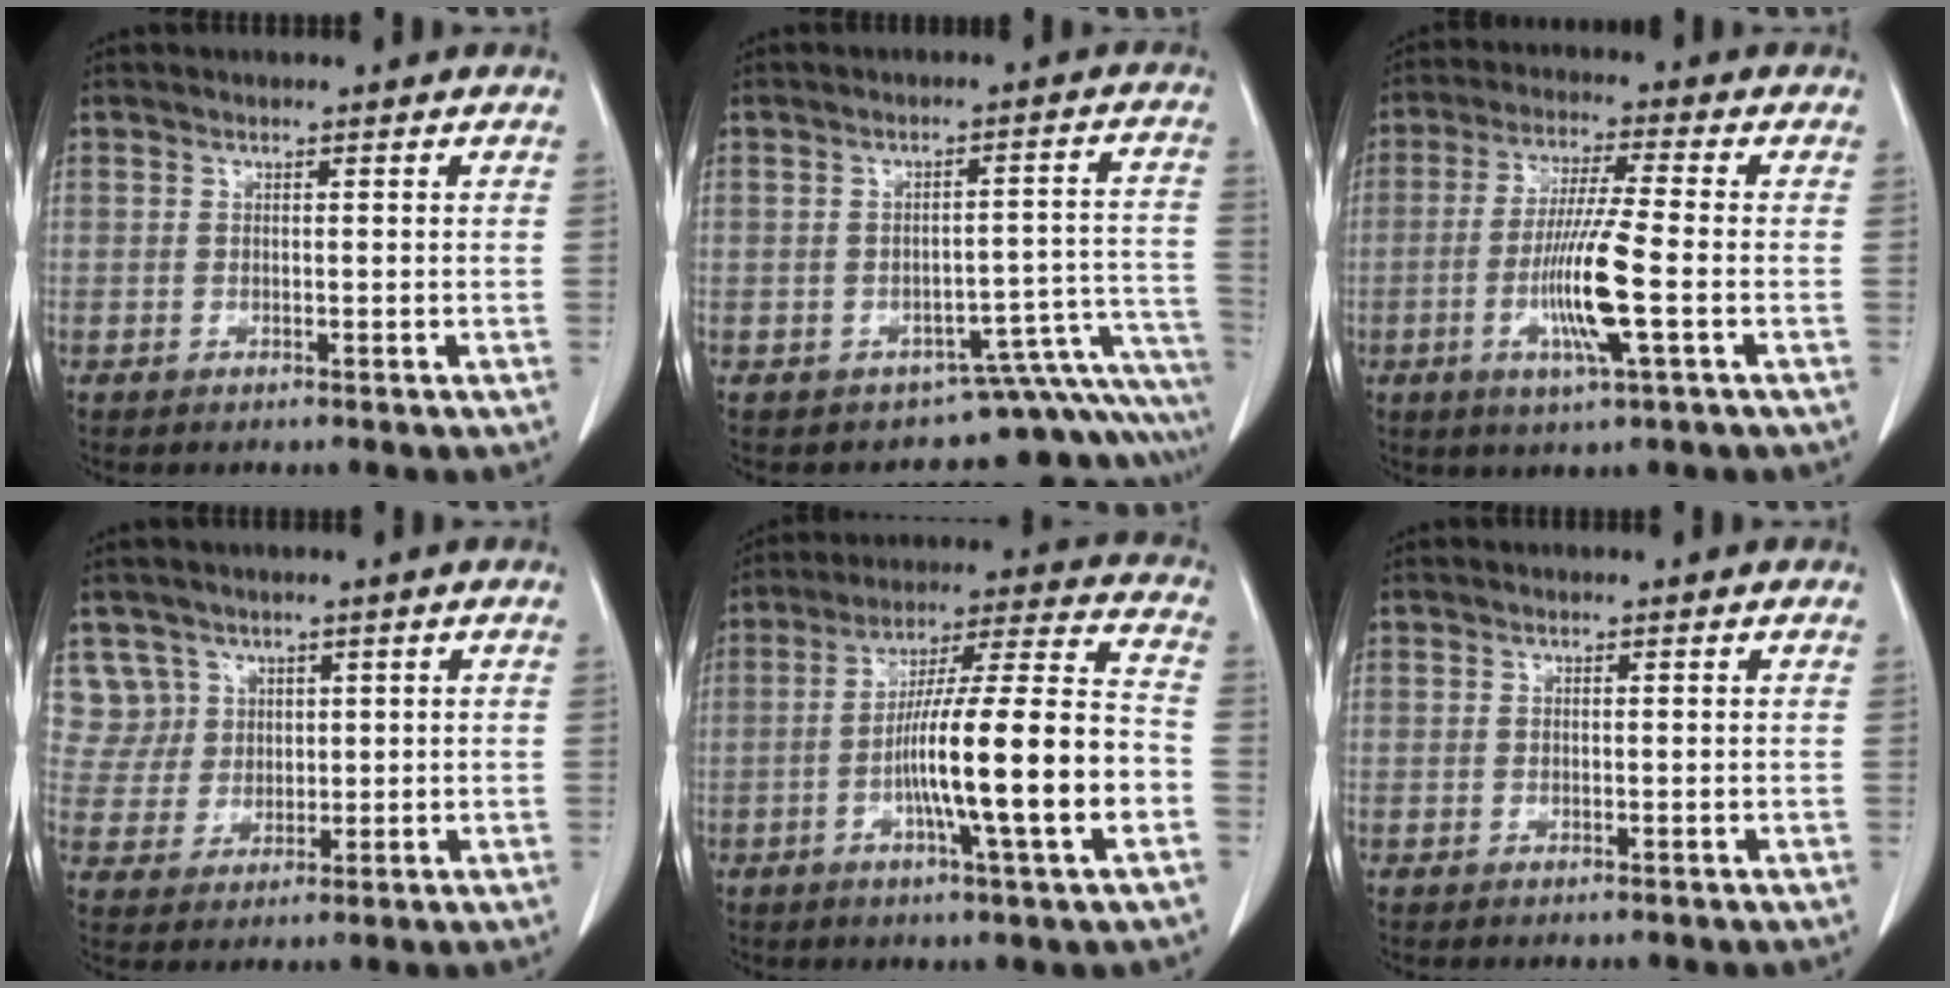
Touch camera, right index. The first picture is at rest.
{"total": 11.9, "force": [-10.3, 4.2, 4.2], "torque": [0.006, 0.065, -0.111]}
{"total": 10.2, "force": [-2.6, -0.2, 9.9], "torque": [-0.195, -0.014, -0.052]}
{"total": 5.8, "force": [3.1, 4.9, -0.5], "torque": [0.019, 0.009, 0.066]}
{"total": 17.7, "force": [-4.5, 0.4, 17.1], "torque": [-0.282, 0.007, -0.075]}
{"total": 0.0}